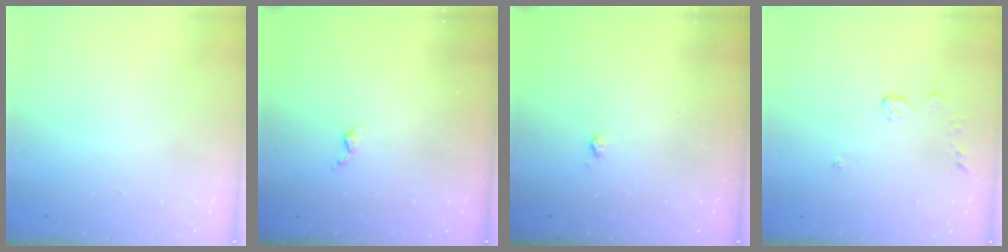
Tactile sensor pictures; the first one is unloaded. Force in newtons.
{"total": 3.2, "press": 3.2, "slide": 0.5}
{"total": 3.5, "press": 3.5, "slide": 0.6}
{"total": 3.9, "press": 3.9, "slide": 0.5}